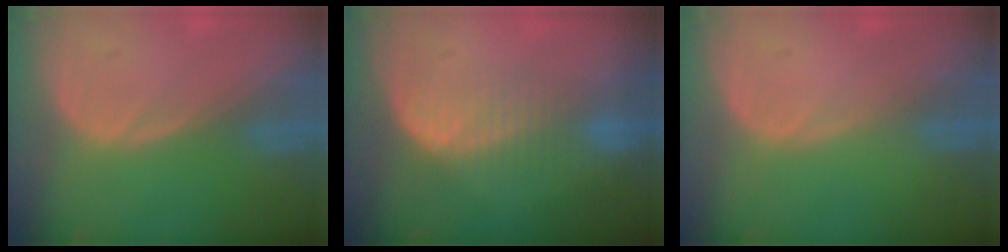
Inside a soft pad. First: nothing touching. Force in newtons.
{"total": 5.1, "press": 4.8, "slide": 1.4}
{"total": 0.0}